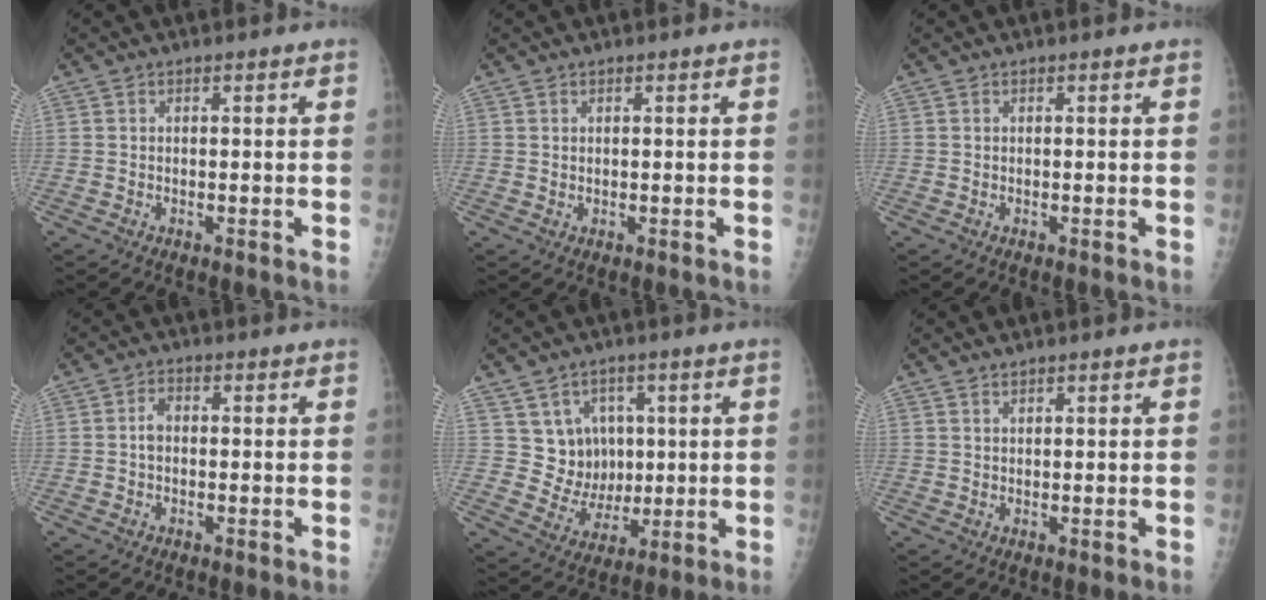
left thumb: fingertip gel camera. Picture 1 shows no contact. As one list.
[{"total": 0.8, "force": [0.6, 0.3, 0.4], "torque": [-0.006, -0.003, 0.012]}, {"total": 0.0}, {"total": 2.5, "force": [-0.1, 1.7, 1.8], "torque": [-0.031, 0.006, -0.006]}, {"total": 8.6, "force": [2.5, 7.7, 2.8], "torque": [-0.002, -0.012, 0.056]}, {"total": 1.2, "force": [1.1, 0.2, 0.4], "torque": [-0.005, -0.004, 0.022]}]